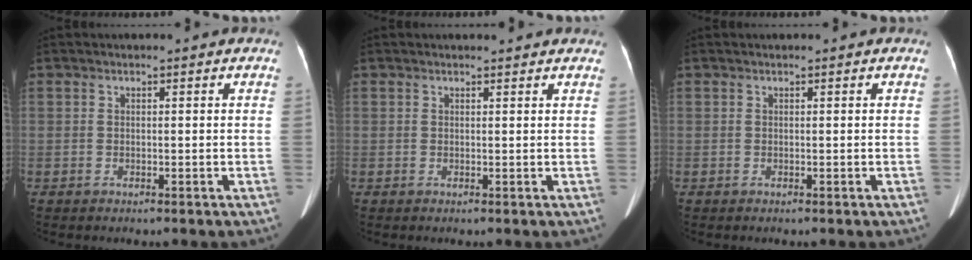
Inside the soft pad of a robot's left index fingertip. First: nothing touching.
{"total": 2.1, "force": [2.1, 0.2, 0.4], "torque": [-0.012, 0.004, 0.021]}
{"total": 0.0}